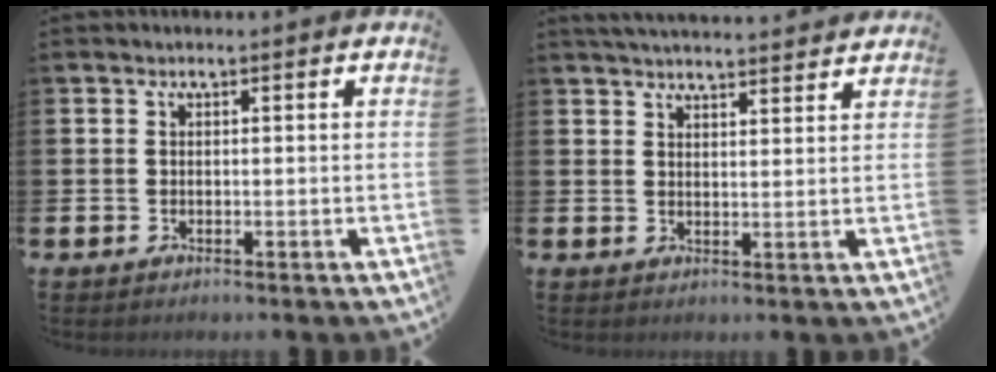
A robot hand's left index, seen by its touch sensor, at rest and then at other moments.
{"total": 3.7, "force": [3.7, 0.0, 0.2], "torque": [-0.013, -0.020, 0.067]}